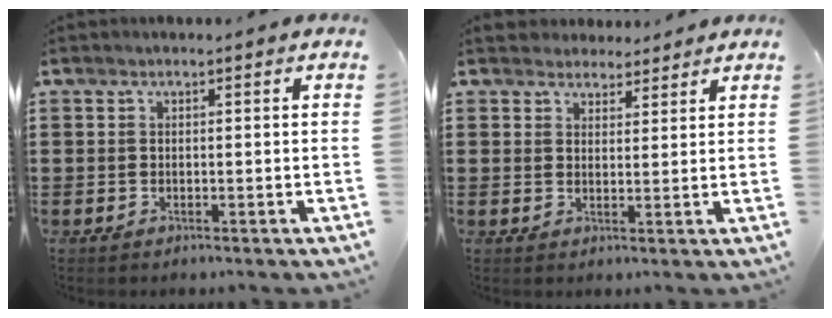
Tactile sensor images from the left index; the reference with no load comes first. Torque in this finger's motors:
{"motor_torque": [1.09, -1.06, -0.21, -0.11]}